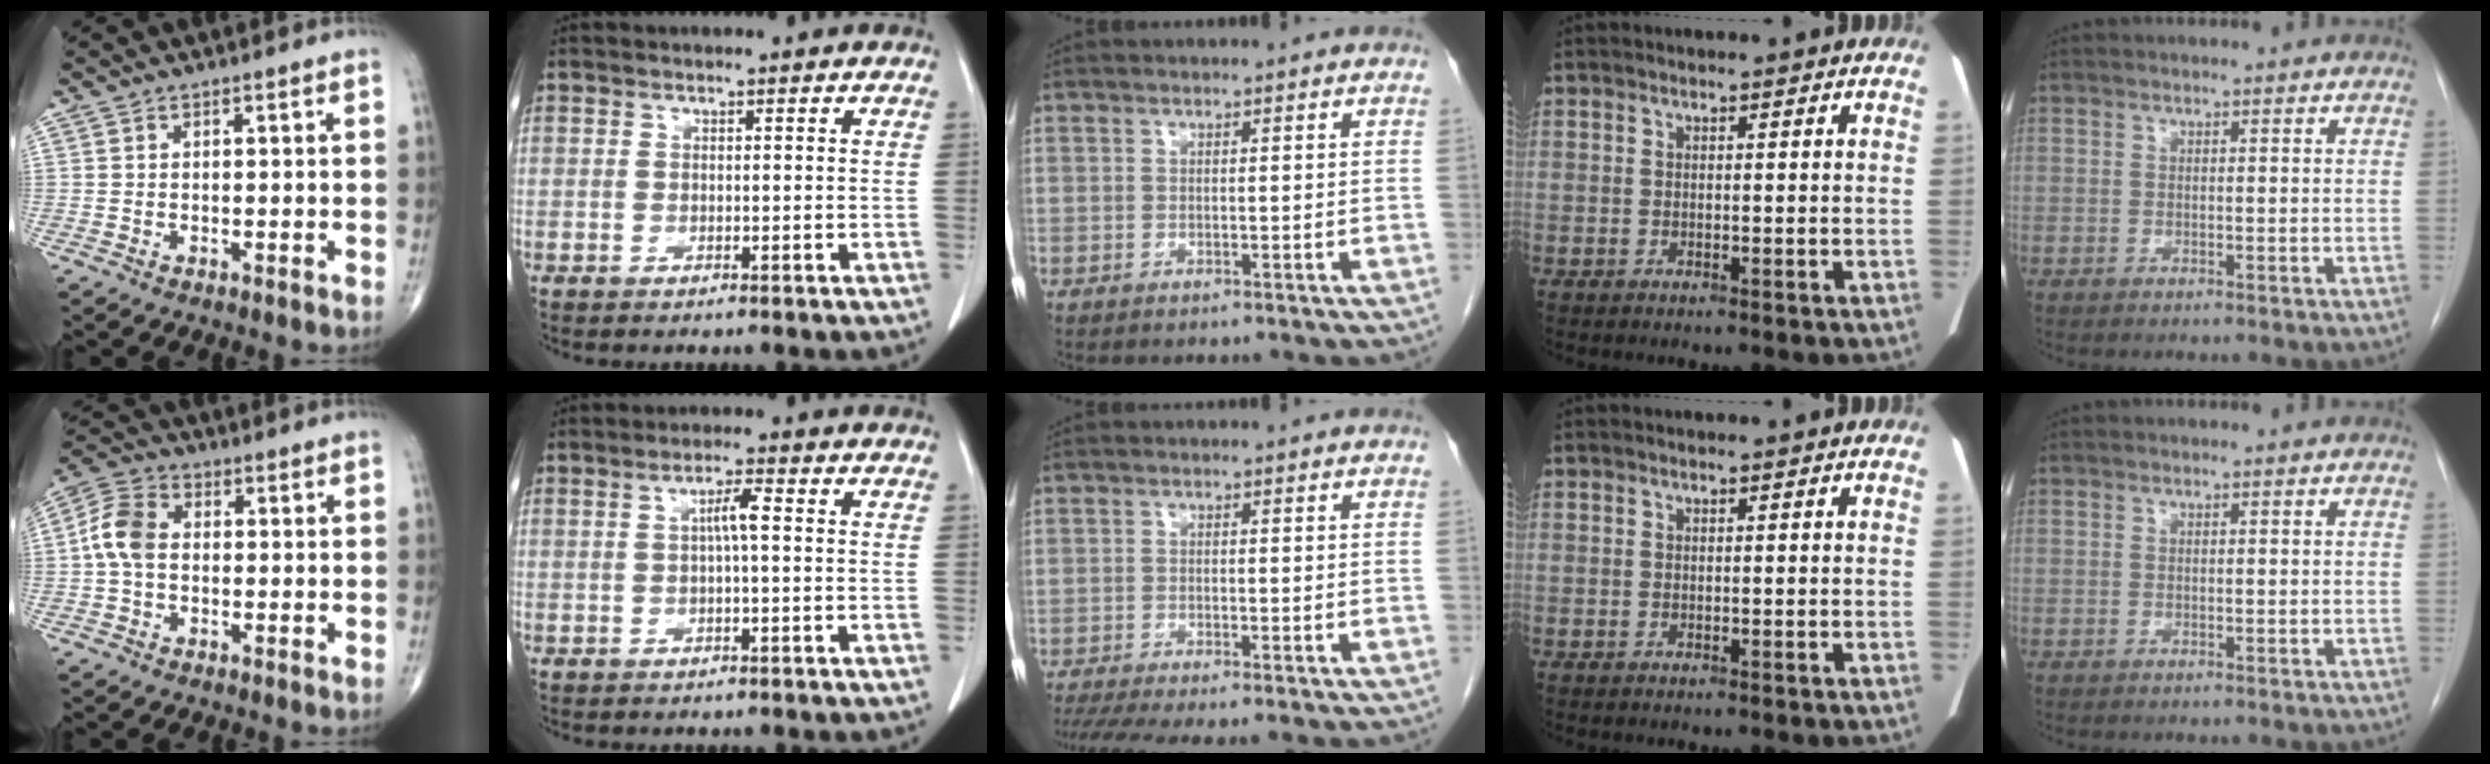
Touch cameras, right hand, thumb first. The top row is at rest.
{"thumb": {"total": 7.3, "force": [-0.1, 5.0, 5.3], "torque": [-0.107, 0.024, -0.012]}, "index": {"total": 2.9, "force": [0.2, 0.1, 2.9], "torque": [-0.053, 0.004, 0.003]}, "middle": {"total": 7.1, "force": [-6.0, -0.1, 3.9], "torque": [-0.059, -0.013, -0.097]}}